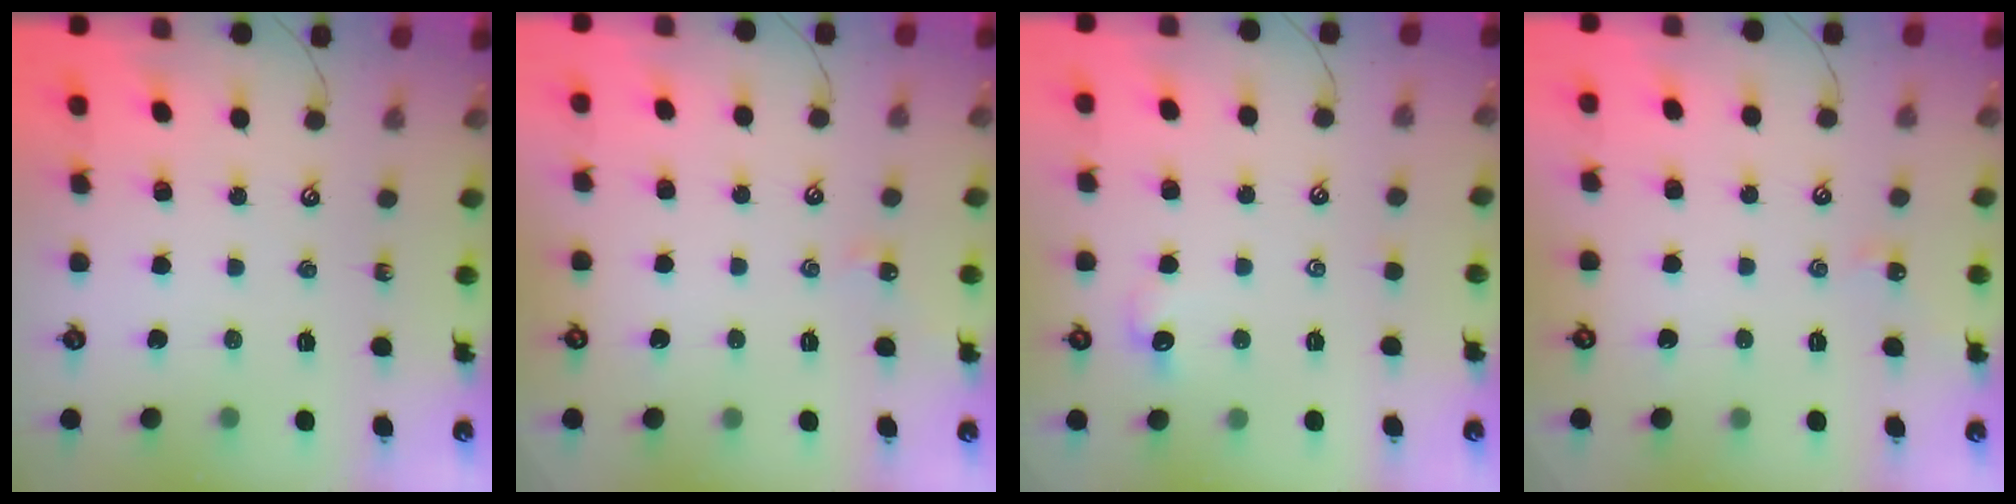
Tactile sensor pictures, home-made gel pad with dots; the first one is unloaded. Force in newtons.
{"total": 0.6, "press": 0.5, "slide": 0.4}
{"total": 1.0, "press": 0.8, "slide": 0.6}
{"total": 0.6, "press": 0.5, "slide": 0.4}